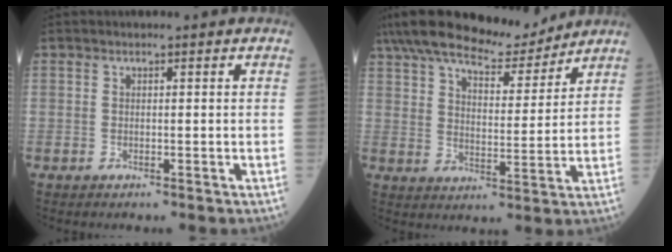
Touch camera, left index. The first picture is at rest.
{"total": 15.7, "force": [13.7, 3.3, 7.0], "torque": [-0.121, 0.015, 0.219]}